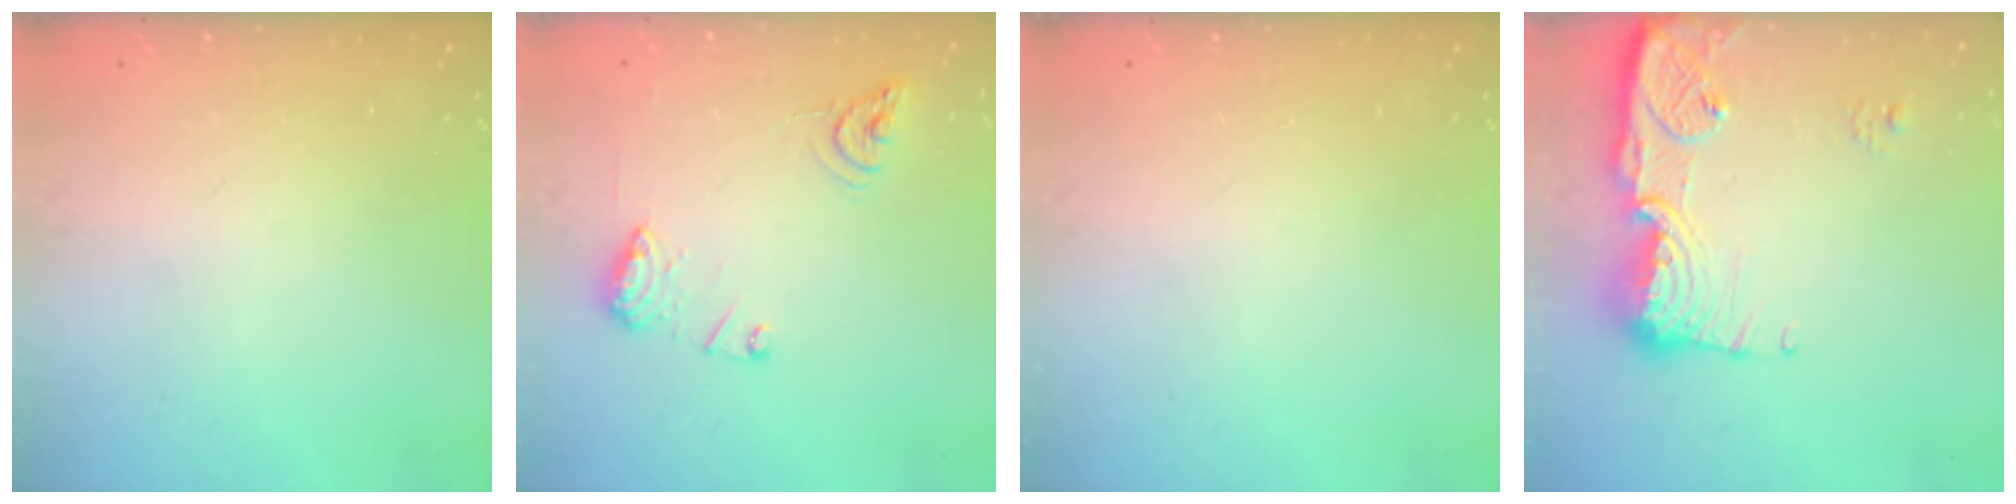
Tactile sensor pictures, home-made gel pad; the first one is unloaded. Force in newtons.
{"total": 11.2, "press": 11.1, "slide": 1.1}
{"total": 0.0}
{"total": 15.8, "press": 15.7, "slide": 1.4}